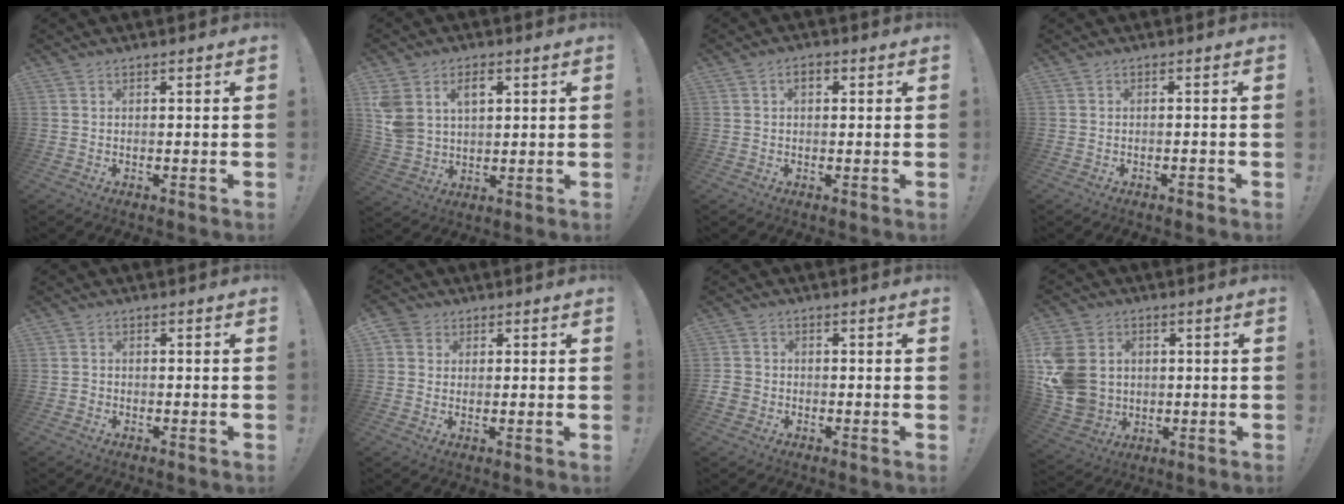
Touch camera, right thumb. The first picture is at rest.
{"total": 9.1, "force": [4.1, 6.6, 4.8], "torque": [-0.084, -0.015, 0.078]}
{"total": 2.5, "force": [0.6, 1.6, 1.8], "torque": [-0.024, 0.003, 0.006]}
{"total": 1.3, "force": [-1.1, 0.1, 0.7], "torque": [-0.009, 0.001, -0.019]}
{"total": 1.2, "force": [-0.7, 0.9, 0.3], "torque": [-0.005, 0.003, -0.013]}
{"total": 3.6, "force": [1.6, 3.0, 1.0], "torque": [-0.011, -0.005, 0.030]}
{"total": 3.1, "force": [-1.3, 2.6, 1.0], "torque": [-0.022, 0.007, -0.023]}
{"total": 13.5, "force": [1.1, 11.6, 6.9], "torque": [-0.141, 0.002, 0.029]}